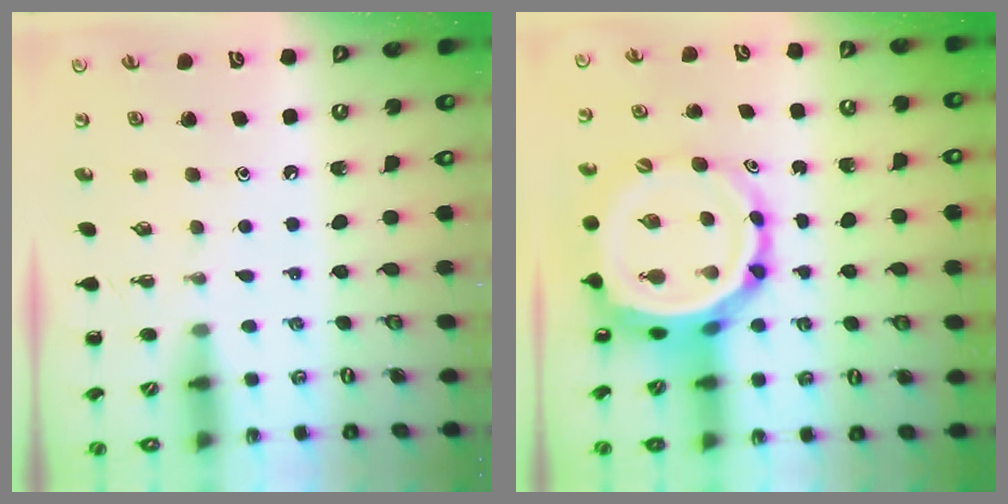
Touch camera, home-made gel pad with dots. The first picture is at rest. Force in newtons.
{"total": 9.2, "press": 8.7, "slide": 2.8}